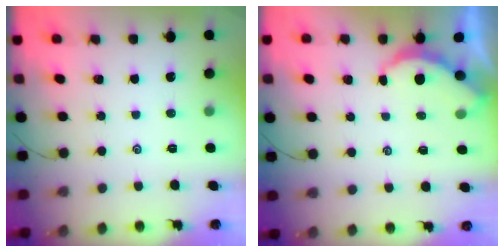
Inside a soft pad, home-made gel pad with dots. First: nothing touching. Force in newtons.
{"total": 2.6, "press": 2.6, "slide": 0.3}